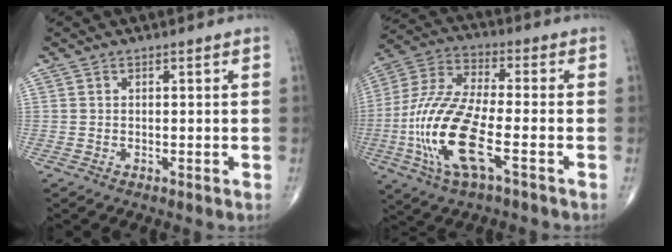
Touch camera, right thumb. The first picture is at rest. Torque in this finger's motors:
{"motor_torque": [1.73, 3.27, 1.77, -0.17, 0.61]}